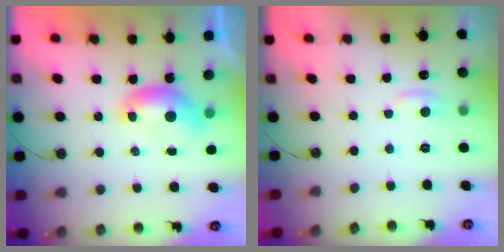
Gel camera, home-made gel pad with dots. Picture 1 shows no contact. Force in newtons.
{"total": 1.0, "press": 0.4, "slide": 0.9}